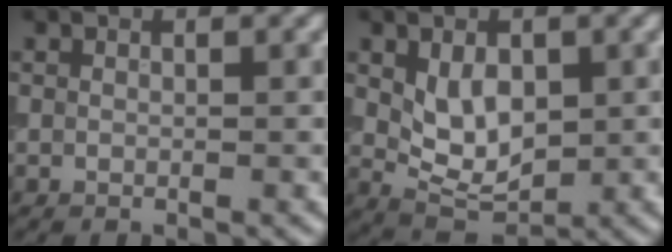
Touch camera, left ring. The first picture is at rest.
{"total": 4.5, "force": [0.5, 2.9, 3.4], "torque": [-0.062, -0.002, 0.014]}